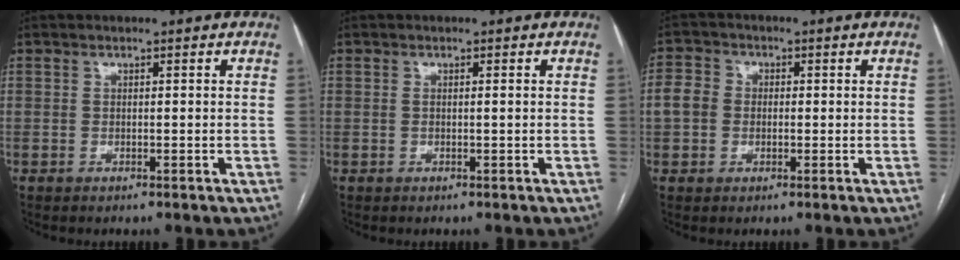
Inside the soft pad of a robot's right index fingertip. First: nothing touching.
{"total": 0.8, "force": [0.1, 0.0, 0.8], "torque": [-0.017, -0.001, 0.002]}
{"total": 4.3, "force": [-0.2, 3.7, 2.1], "torque": [-0.054, 0.020, -0.007]}